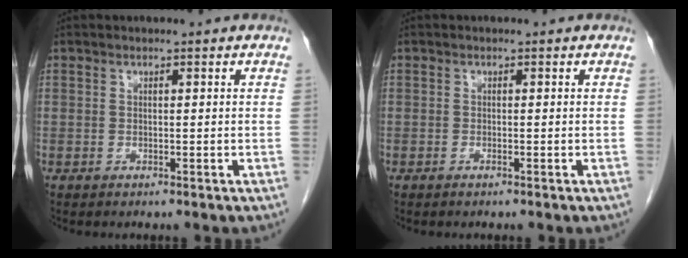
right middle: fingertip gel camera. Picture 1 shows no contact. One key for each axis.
{"total": 0.5, "fx": -0.4, "fy": 0.0, "fz": 0.4, "tx": -0.009, "ty": 0.000, "tz": -0.006}